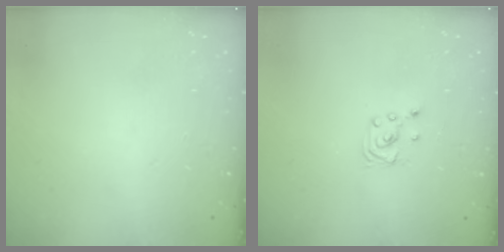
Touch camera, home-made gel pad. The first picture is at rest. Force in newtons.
{"total": 2.3, "press": 2.3, "slide": 0.2}